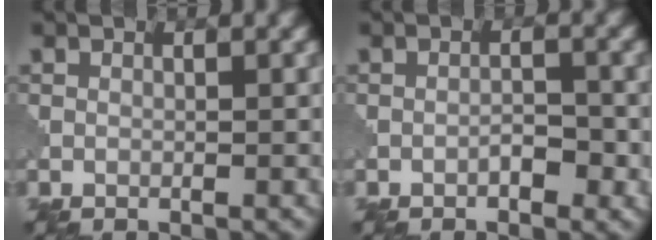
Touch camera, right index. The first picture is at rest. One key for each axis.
{"total": 1.5, "fx": -0.8, "fy": 0.6, "fz": 1.2, "tx": -0.019, "ty": 0.003, "tz": -0.016}